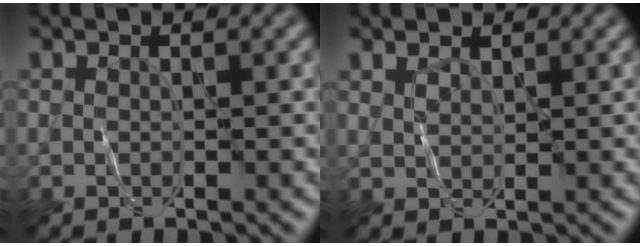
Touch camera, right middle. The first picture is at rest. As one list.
[{"total": 1.1, "force": [0.9, 0.5, 0.4], "torque": [-0.013, 0.000, 0.022]}]